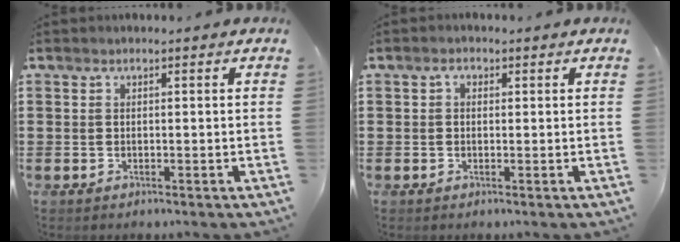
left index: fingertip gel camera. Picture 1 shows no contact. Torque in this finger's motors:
{"motor_torque": [0.59, 0.76, 0.02, 0.01]}